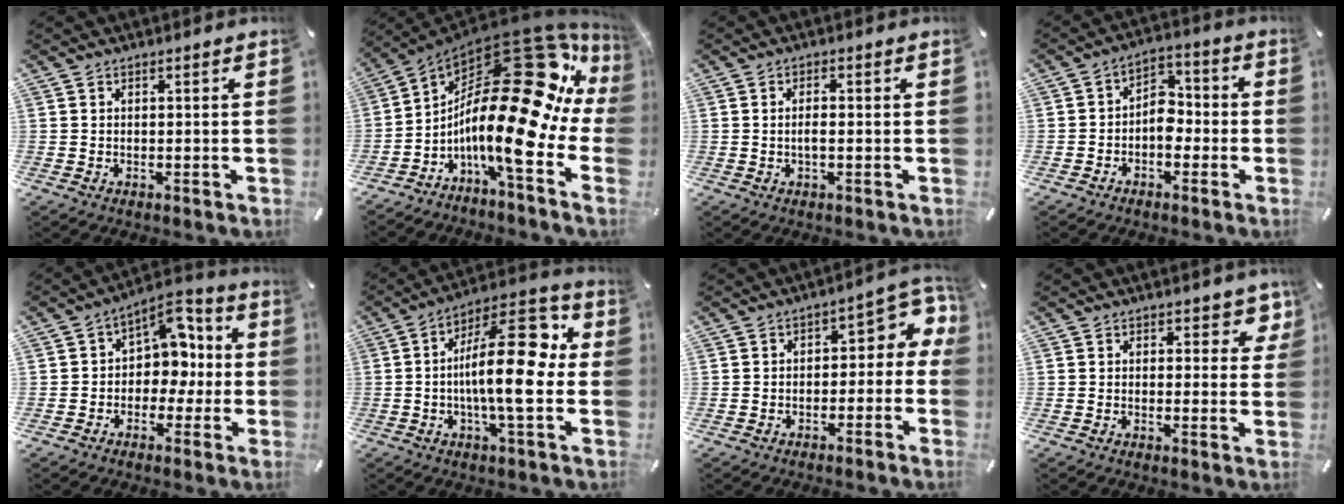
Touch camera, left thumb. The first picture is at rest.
{"total": 29.6, "force": [4.6, 9.7, 27.6], "torque": [-0.456, -0.097, 0.082]}
{"total": 2.4, "force": [-0.3, 0.6, 2.3], "torque": [-0.042, 0.000, -0.005]}
{"total": 6.5, "force": [-2.4, 4.7, 3.7], "torque": [-0.064, 0.018, -0.046]}
{"total": 8.6, "force": [0.8, 7.5, 4.1], "torque": [-0.054, -0.008, 0.015]}
{"total": 20.0, "force": [0.8, 7.0, 18.7], "torque": [-0.308, -0.007, 0.009]}
{"total": 7.0, "force": [0.7, 4.7, 5.1], "torque": [-0.056, -0.007, 0.005]}
{"total": 4.5, "force": [2.5, 2.6, 2.7], "torque": [-0.012, -0.015, 0.035]}